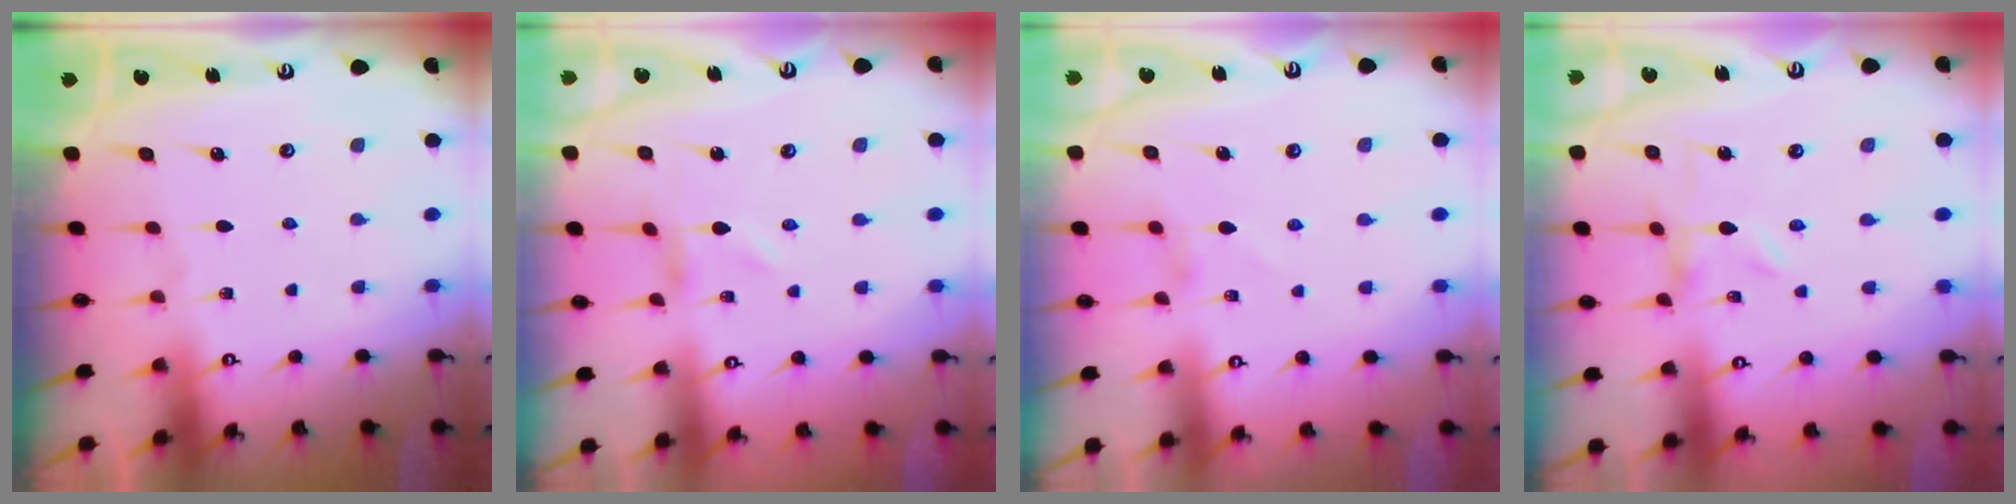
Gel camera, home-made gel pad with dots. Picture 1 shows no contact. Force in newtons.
{"total": 0.6, "press": 0.5, "slide": 0.2}
{"total": 0.0}
{"total": 0.0}